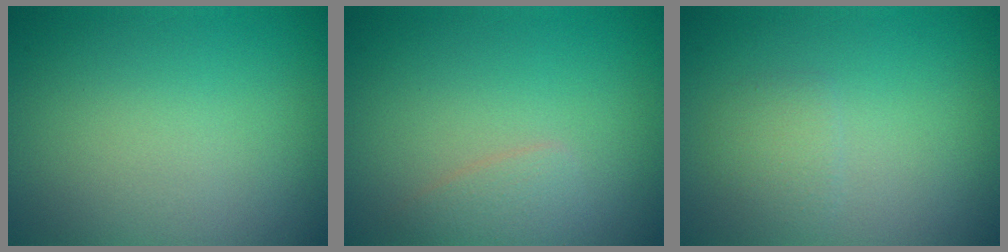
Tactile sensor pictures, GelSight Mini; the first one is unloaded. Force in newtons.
{"total": 1.3, "press": 1.3, "slide": 0.1}
{"total": 1.3, "press": 1.3, "slide": 0.1}